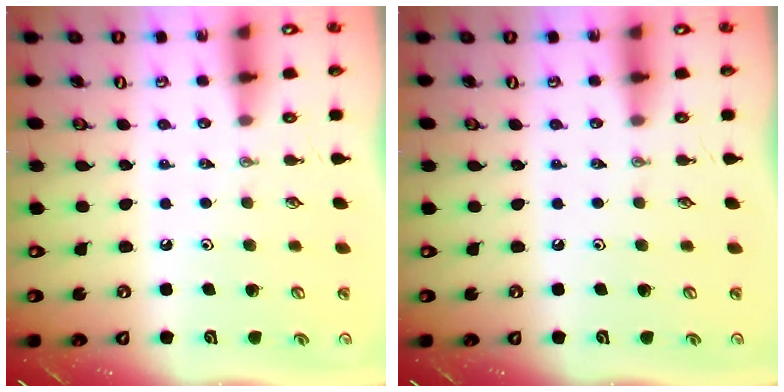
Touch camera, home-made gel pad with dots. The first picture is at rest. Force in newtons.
{"total": 0.0}